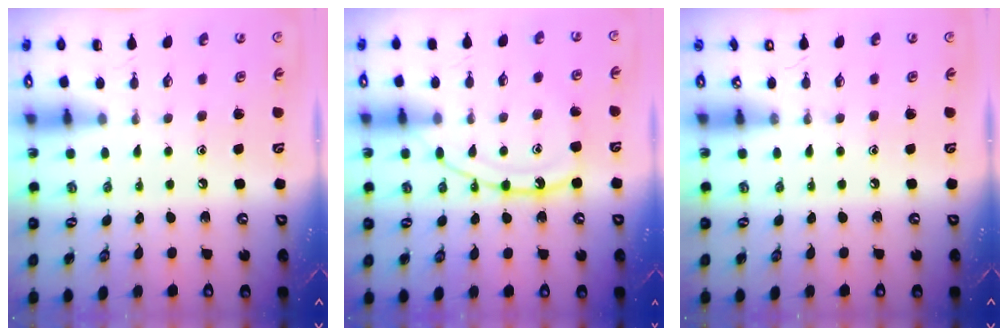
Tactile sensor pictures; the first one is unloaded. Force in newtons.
{"total": 13.1, "press": 13.1, "slide": 1.0}
{"total": 0.0}